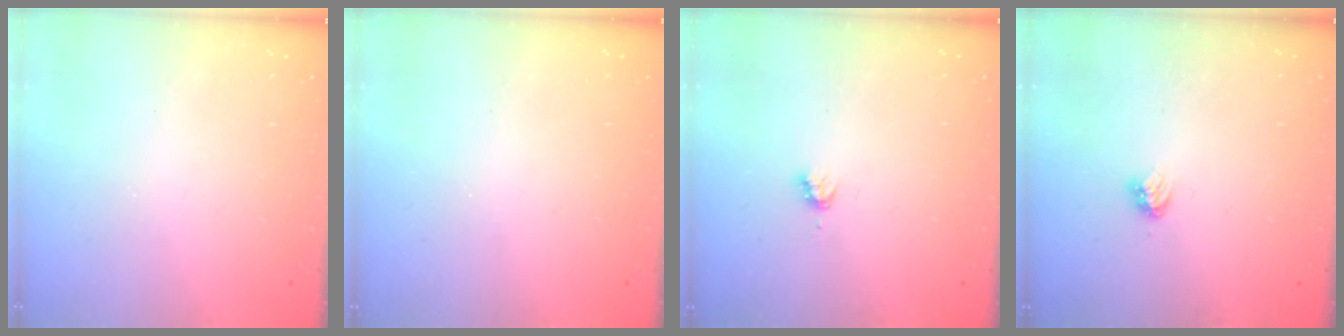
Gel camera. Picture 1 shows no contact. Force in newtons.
{"total": 0.0}
{"total": 2.8, "press": 2.8, "slide": 0.3}
{"total": 3.1, "press": 3.1, "slide": 0.3}